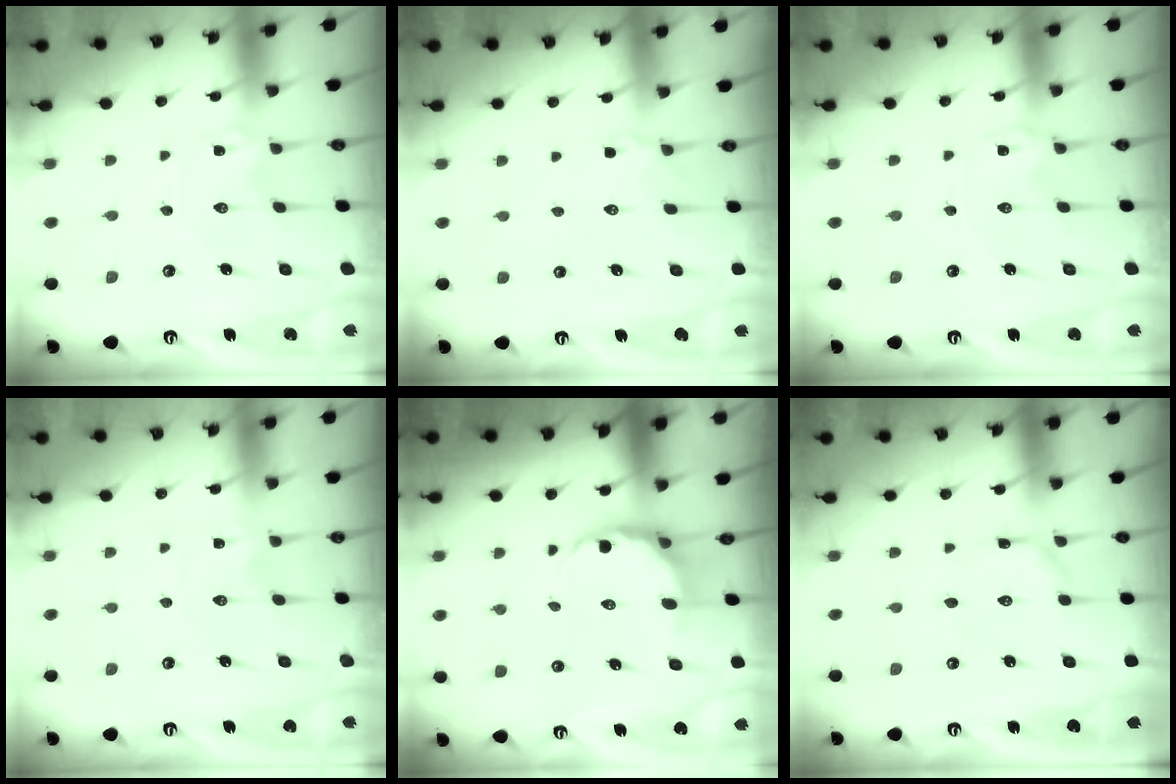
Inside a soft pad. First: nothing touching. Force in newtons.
{"total": 2.6, "press": 2.5, "slide": 0.7}
{"total": 0.7, "press": 0.7, "slide": 0.1}
{"total": 0.9, "press": 0.9, "slide": 0.1}
{"total": 6.2, "press": 5.7, "slide": 2.5}
{"total": 1.5, "press": 1.5, "slide": 0.1}